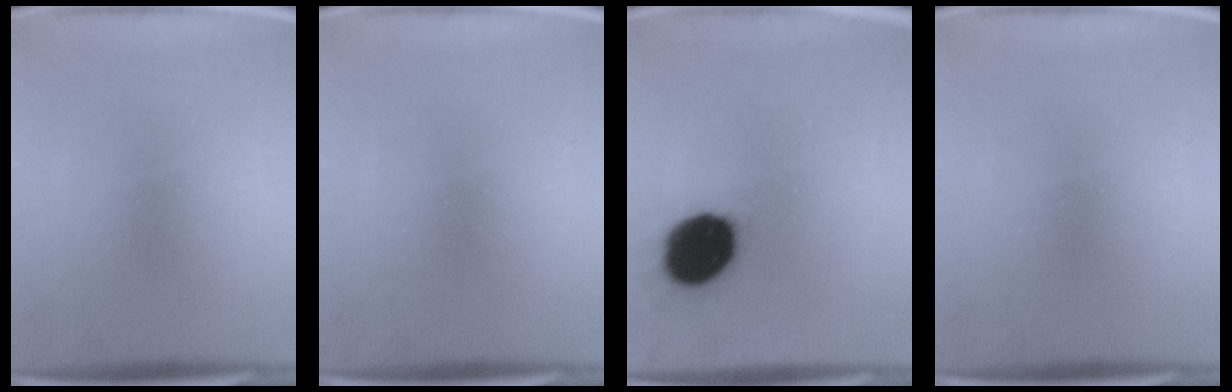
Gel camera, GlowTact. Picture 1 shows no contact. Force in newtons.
{"total": 0.0}
{"total": 17.3}
{"total": 0.0}